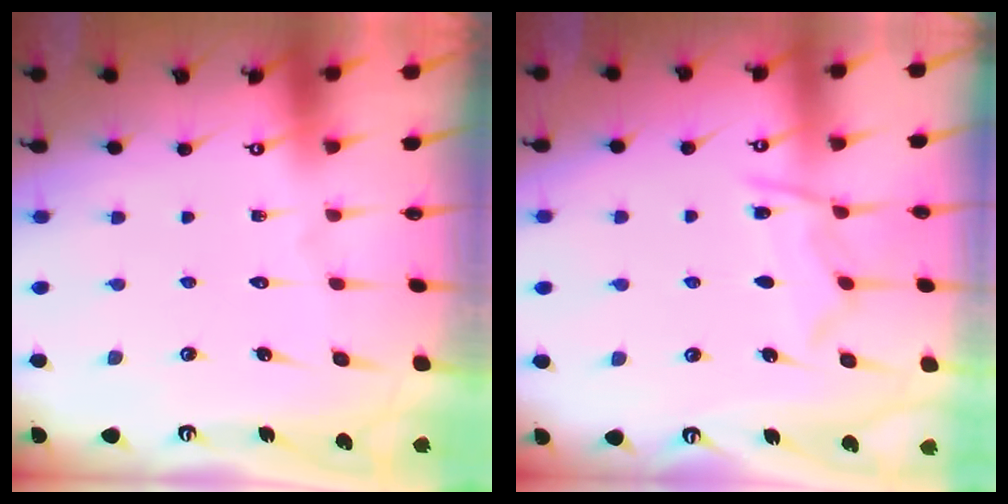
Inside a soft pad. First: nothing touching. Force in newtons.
{"total": 8.5, "press": 8.4, "slide": 0.9}